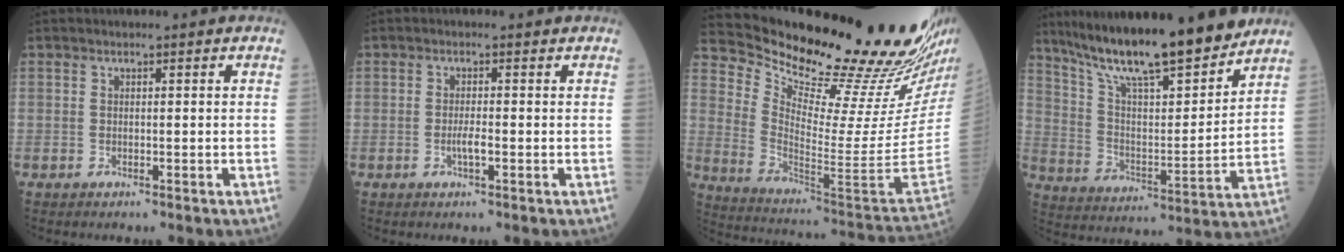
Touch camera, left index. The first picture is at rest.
{"total": 1.6, "force": [-0.7, 0.2, 1.5], "torque": [-0.029, -0.004, -0.011]}
{"total": 26.3, "force": [23.3, -0.7, 12.2], "torque": [-0.209, -0.119, 0.334]}
{"total": 18.9, "force": [16.0, 2.1, 9.9], "torque": [-0.167, -0.005, 0.270]}